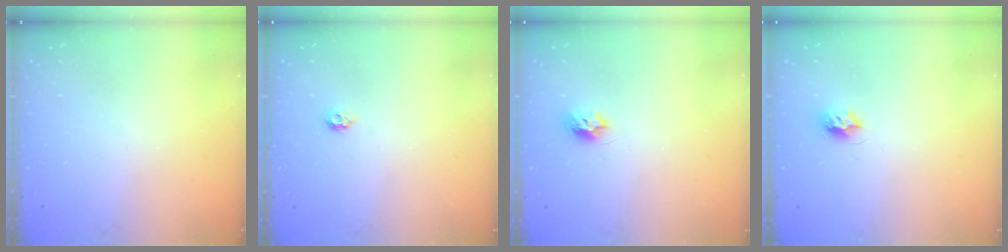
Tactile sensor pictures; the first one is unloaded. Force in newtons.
{"total": 4.6, "press": 4.6, "slide": 0.7}
{"total": 7.1, "press": 7.0, "slide": 0.3}
{"total": 7.4, "press": 7.4, "slide": 0.4}